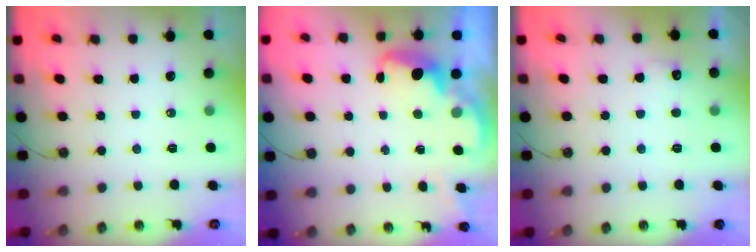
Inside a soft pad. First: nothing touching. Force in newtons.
{"total": 2.7, "press": 2.6, "slide": 0.8}
{"total": 6.9, "press": 6.8, "slide": 1.2}